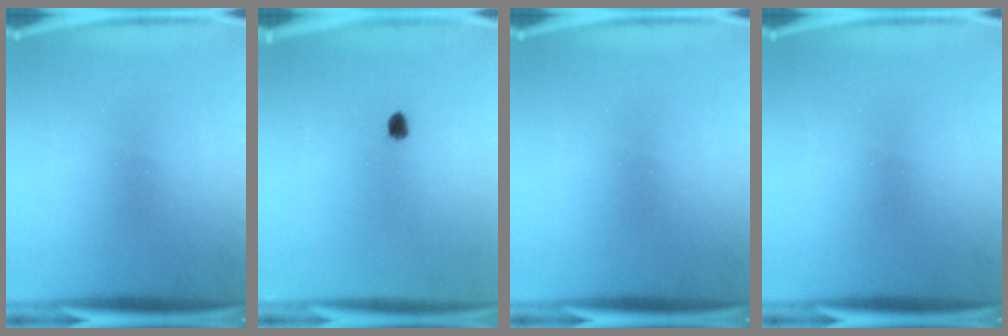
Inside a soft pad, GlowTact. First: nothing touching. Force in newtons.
{"total": 1.5}
{"total": 0.0}
{"total": 0.0}